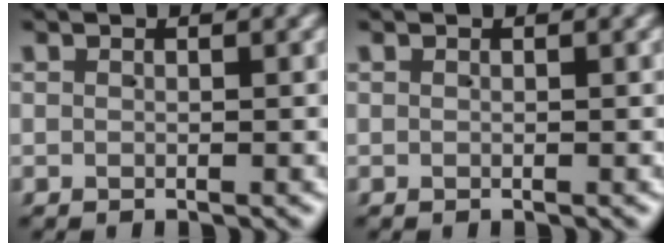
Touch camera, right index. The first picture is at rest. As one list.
[{"total": 0.0}]